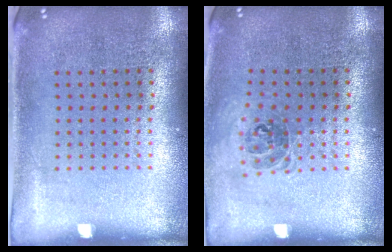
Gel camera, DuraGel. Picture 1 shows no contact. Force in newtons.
{"total": 1.0, "press": 0.8, "slide": 0.5}